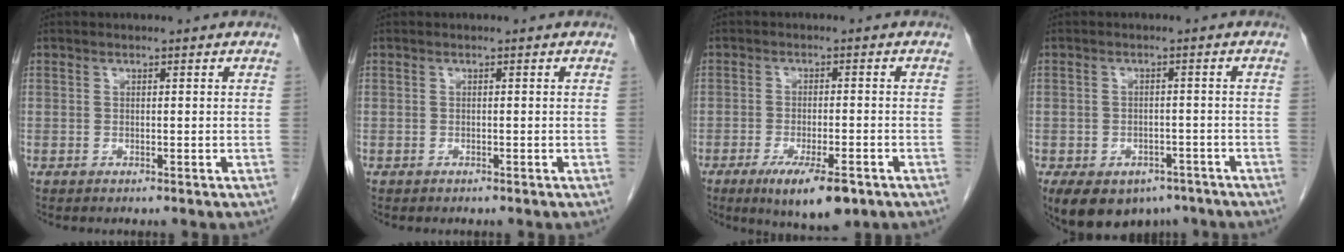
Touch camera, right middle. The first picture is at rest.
{"total": 0.0}
{"total": 8.4, "force": [-5.0, 2.1, 6.4], "torque": [-0.101, -0.014, -0.072]}
{"total": 11.9, "force": [-7.4, 7.7, 5.2], "torque": [-0.109, 0.003, -0.101]}